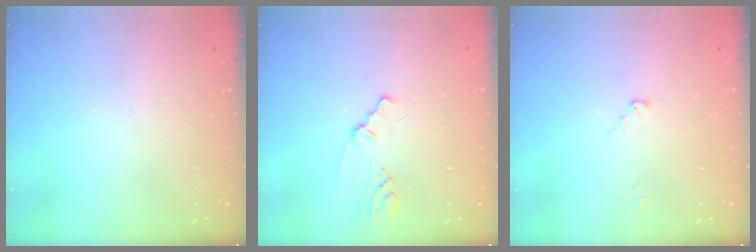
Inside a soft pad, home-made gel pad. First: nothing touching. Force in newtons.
{"total": 0.7, "press": 0.7, "slide": 0.3}
{"total": 3.8, "press": 3.8, "slide": 0.4}